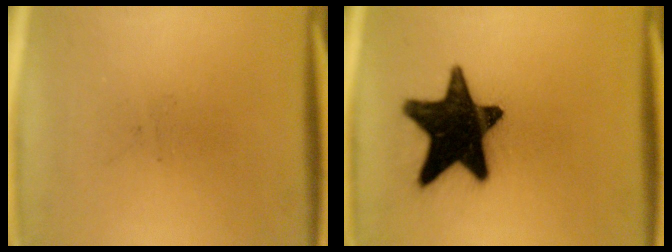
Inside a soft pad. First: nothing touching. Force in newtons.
{"total": 19.3}